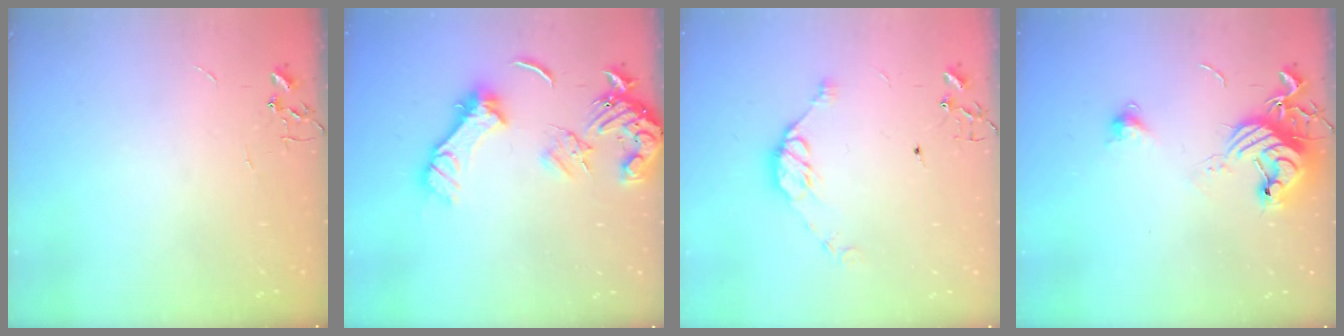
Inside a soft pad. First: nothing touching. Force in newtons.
{"total": 13.9, "press": 13.6, "slide": 2.7}
{"total": 9.8, "press": 9.7, "slide": 1.2}
{"total": 12.8, "press": 12.8, "slide": 0.8}